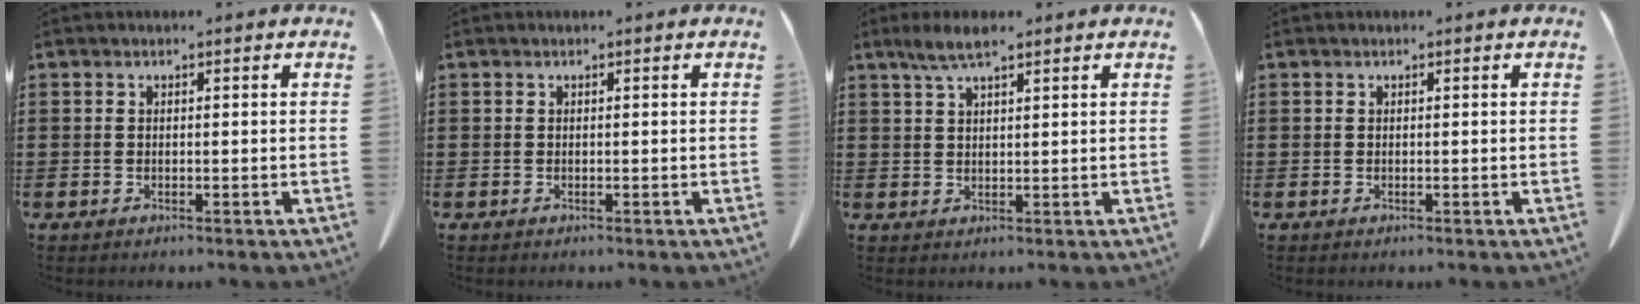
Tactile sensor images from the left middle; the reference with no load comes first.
{"total": 0.0}
{"total": 4.1, "force": [2.6, 0.8, 3.1], "torque": [-0.064, 0.002, 0.047]}
{"total": 0.0}